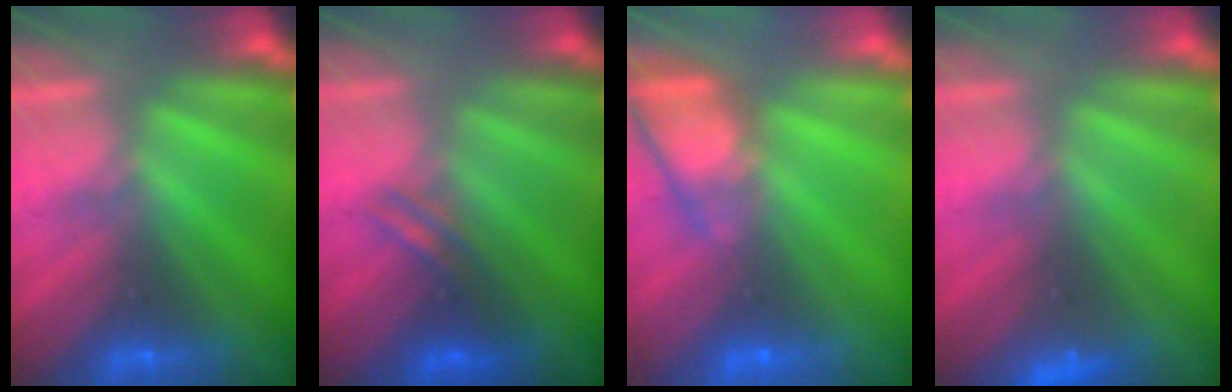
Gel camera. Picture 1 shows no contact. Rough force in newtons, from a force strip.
{"total": 2.6}
{"total": 5.6}
{"total": 2.3}